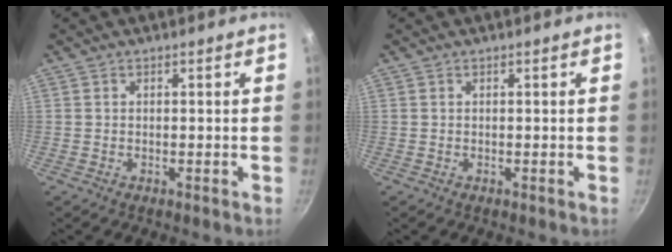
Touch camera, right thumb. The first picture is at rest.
{"total": 0.0}